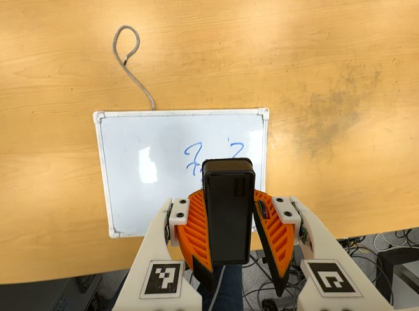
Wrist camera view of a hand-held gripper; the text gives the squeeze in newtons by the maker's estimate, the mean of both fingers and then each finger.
{"total": 6.6, "left": 7.0, "right": 6.2}